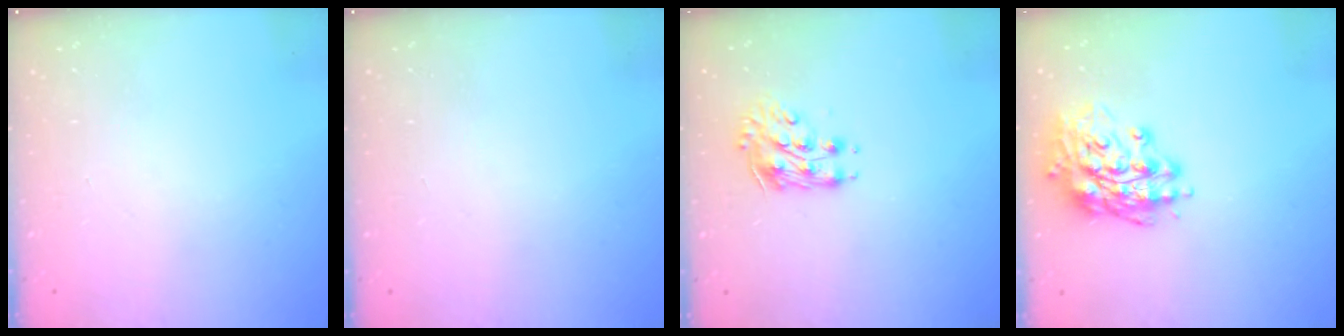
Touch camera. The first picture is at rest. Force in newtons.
{"total": 0.0}
{"total": 9.4, "press": 9.4, "slide": 0.9}
{"total": 16.0, "press": 15.8, "slide": 2.7}